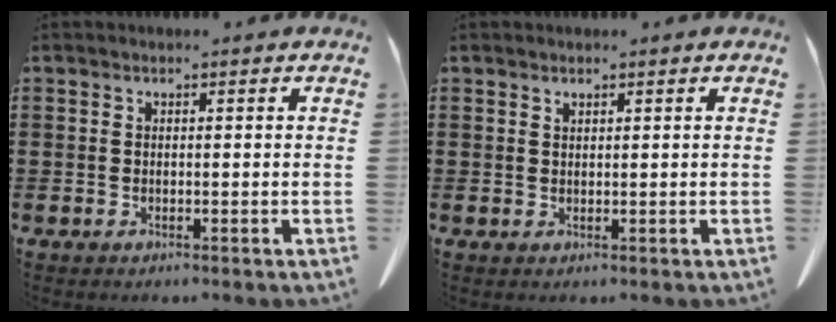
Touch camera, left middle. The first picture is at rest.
{"total": 0.7, "force": [0.6, 0.1, 0.4], "torque": [-0.010, -0.002, 0.013]}